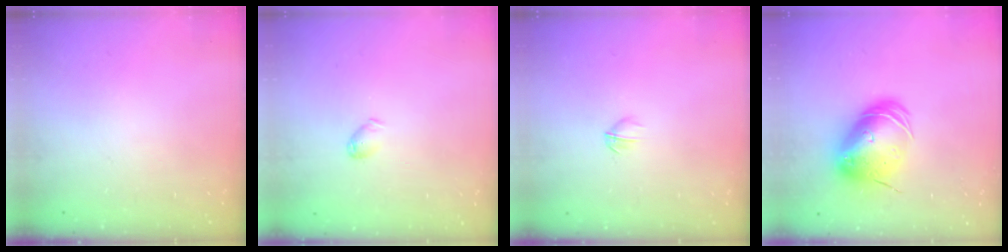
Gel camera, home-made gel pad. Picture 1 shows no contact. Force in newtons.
{"total": 3.3, "press": 3.2, "slide": 0.6}
{"total": 2.7, "press": 2.6, "slide": 0.8}
{"total": 11.9, "press": 11.7, "slide": 2.0}